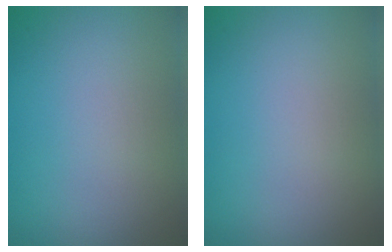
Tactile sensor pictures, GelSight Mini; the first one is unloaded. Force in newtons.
{"total": 0.0}